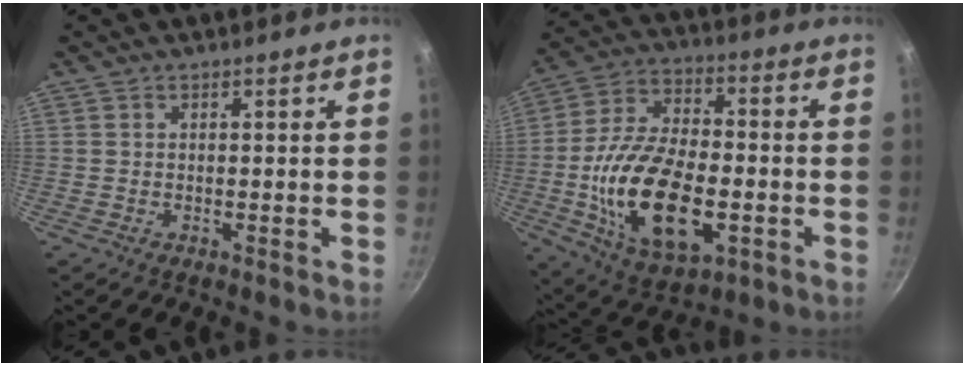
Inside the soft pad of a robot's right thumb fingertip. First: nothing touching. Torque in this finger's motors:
{"motor_torque": [0.09, 1.55, 1.82, -0.95, 0.36]}